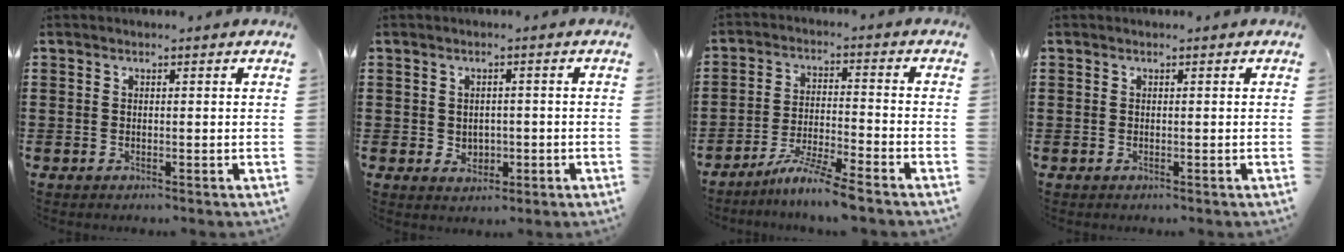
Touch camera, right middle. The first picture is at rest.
{"total": 2.0, "force": [-0.2, 1.7, 1.0], "torque": [-0.016, 0.003, -0.008]}
{"total": 6.6, "force": [-5.7, -0.5, 3.3], "torque": [-0.063, -0.014, -0.108]}
{"total": 0.0}